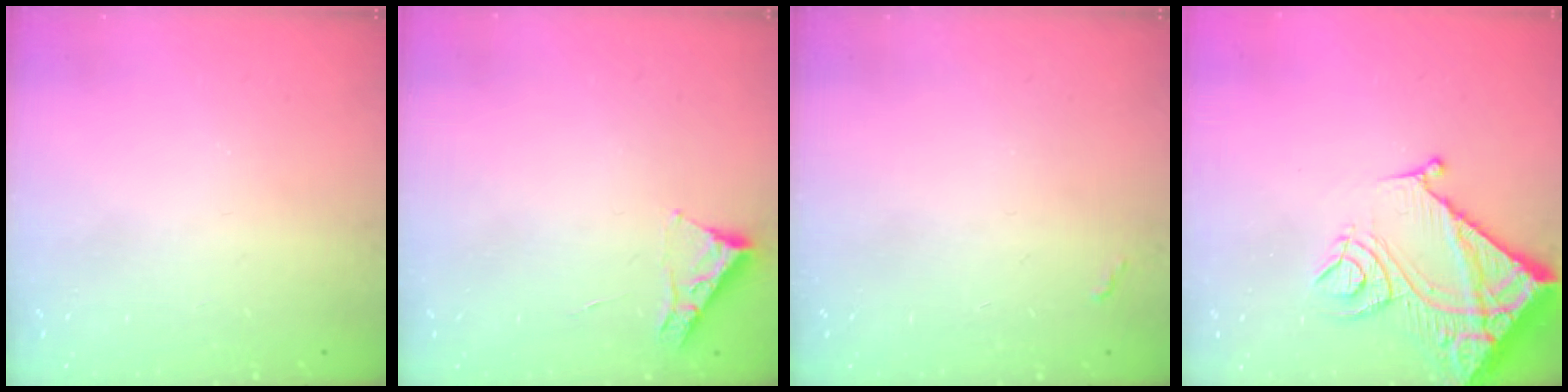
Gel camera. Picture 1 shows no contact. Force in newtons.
{"total": 3.4, "press": 3.3, "slide": 0.5}
{"total": 2.8, "press": 2.8, "slide": 0.4}
{"total": 16.5, "press": 16.4, "slide": 2.0}